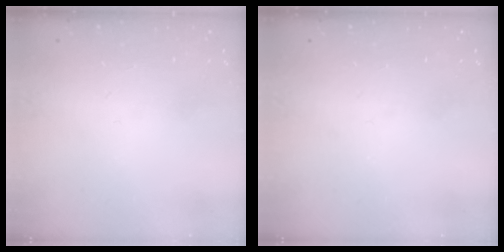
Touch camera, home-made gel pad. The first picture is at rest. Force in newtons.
{"total": 0.0}